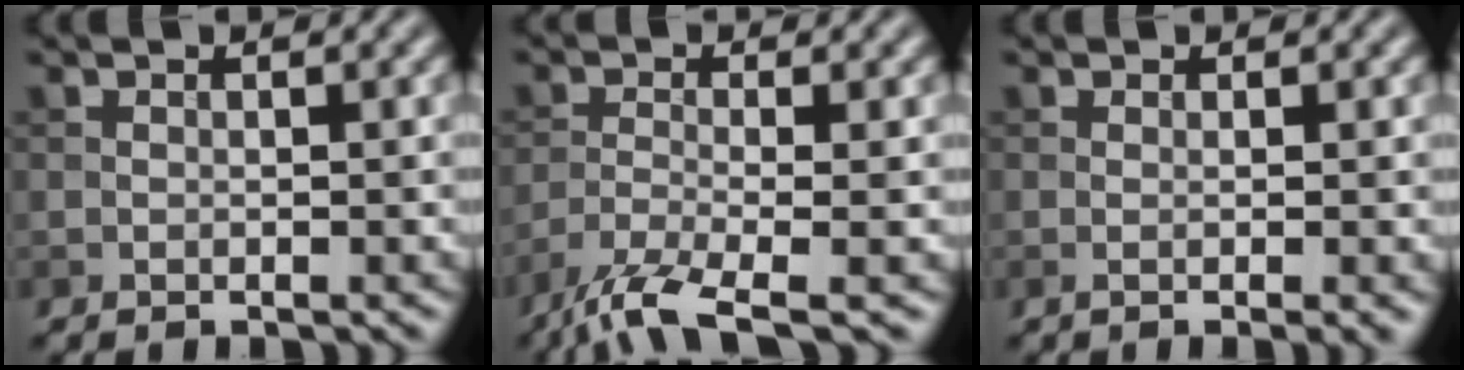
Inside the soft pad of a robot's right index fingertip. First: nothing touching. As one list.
[{"total": 5.7, "force": [-4.2, 1.1, 3.7], "torque": [-0.069, -0.010, -0.090]}, {"total": 1.9, "force": [-0.1, 0.5, 1.9], "torque": [-0.026, 0.000, -0.007]}]